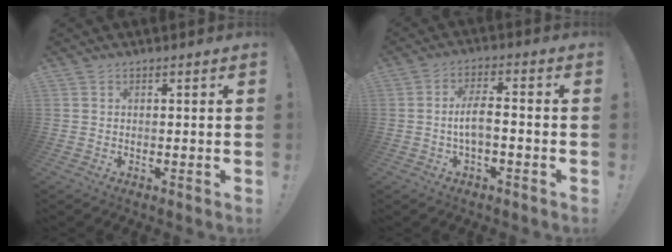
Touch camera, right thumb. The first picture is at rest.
{"total": 6.8, "force": [-1.6, 2.1, 6.2], "torque": [-0.126, 0.009, -0.030]}